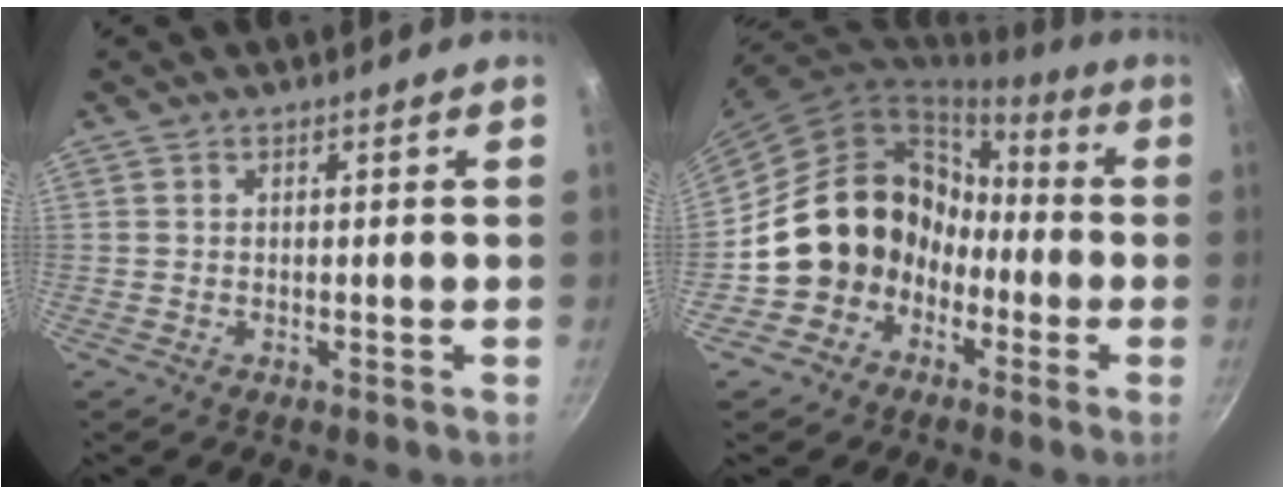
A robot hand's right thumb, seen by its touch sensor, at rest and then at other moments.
{"total": 15.6, "force": [-3.8, 13.8, 6.2], "torque": [-0.049, 0.072, -0.051]}